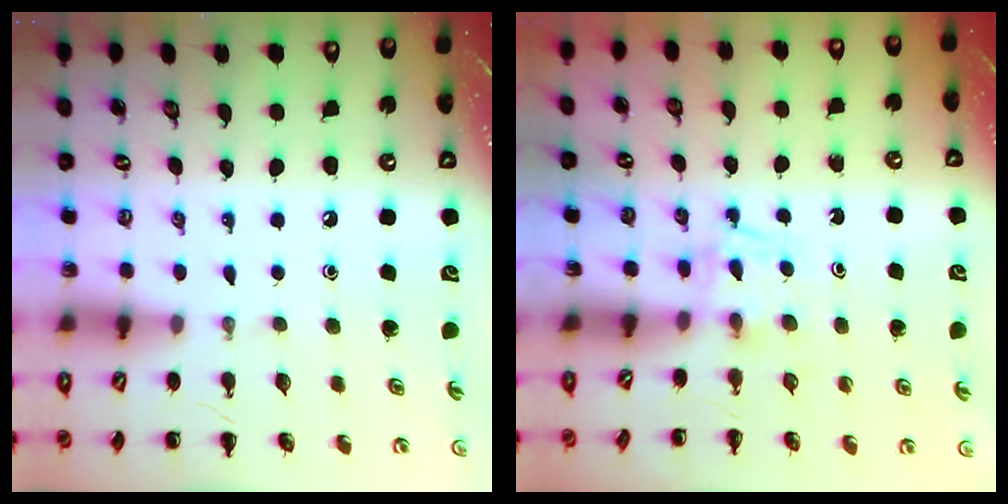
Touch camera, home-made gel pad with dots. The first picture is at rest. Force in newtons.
{"total": 2.7, "press": 2.4, "slide": 1.1}